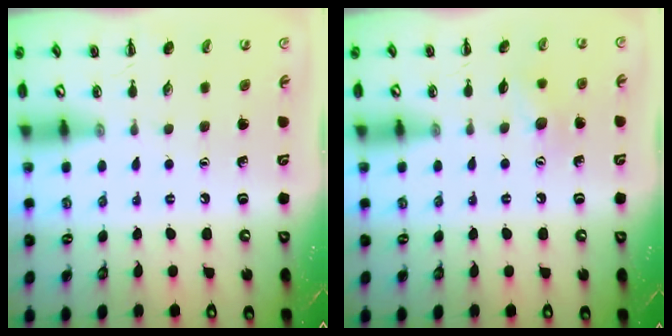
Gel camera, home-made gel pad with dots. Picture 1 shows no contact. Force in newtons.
{"total": 8.8, "press": 8.6, "slide": 1.7}